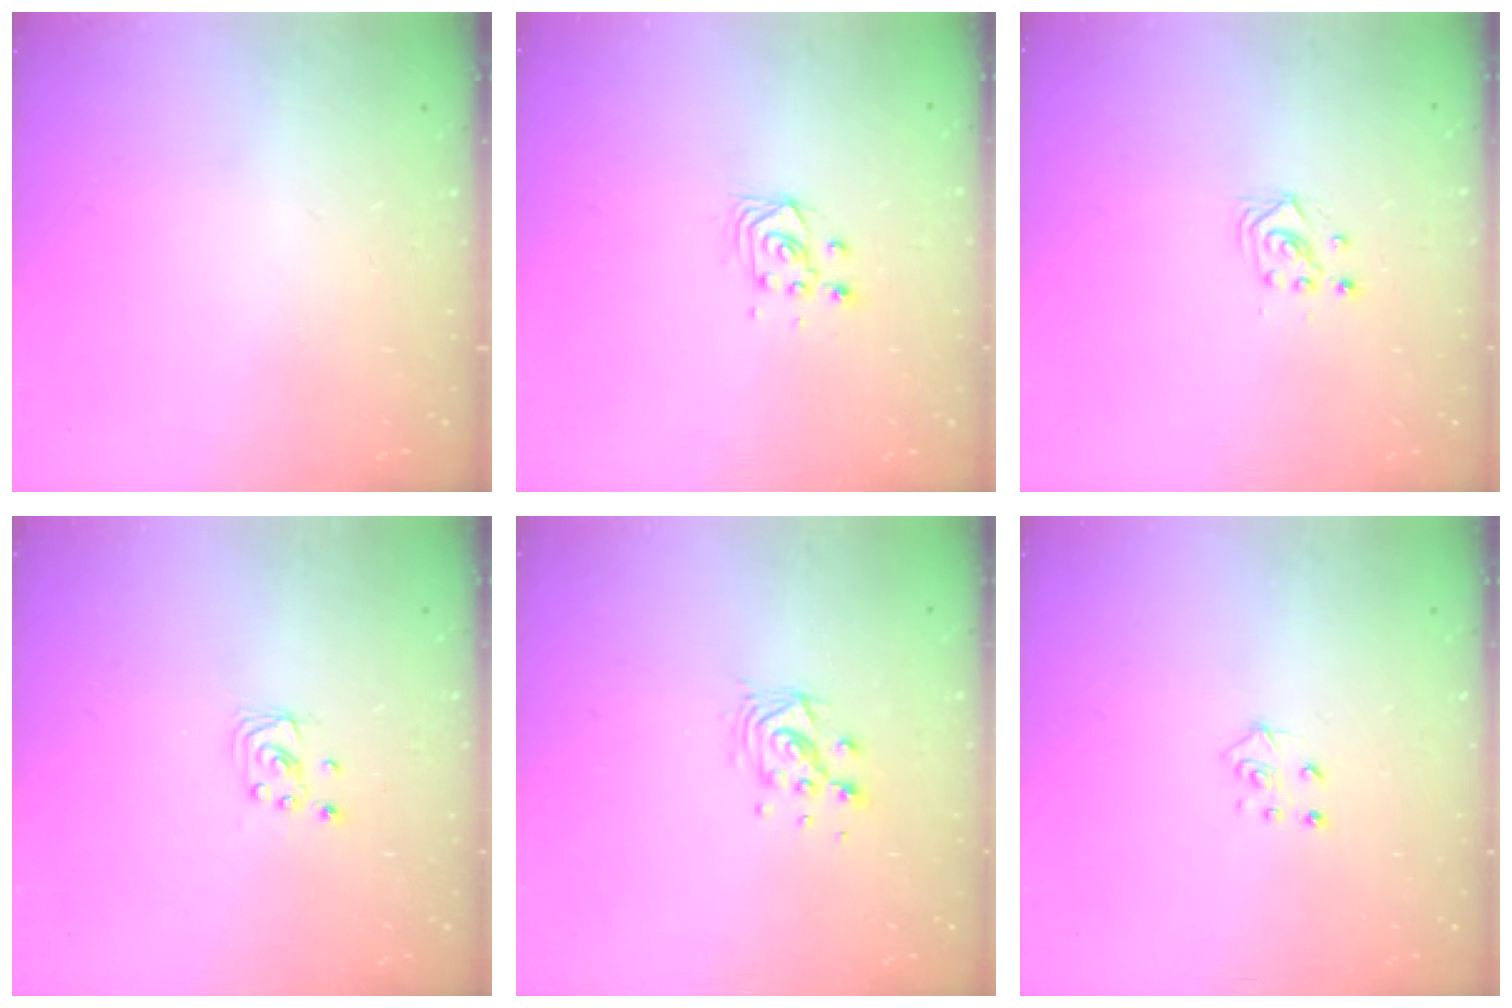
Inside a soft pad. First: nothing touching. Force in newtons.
{"total": 4.3, "press": 4.3, "slide": 0.6}
{"total": 3.0, "press": 3.0, "slide": 0.4}
{"total": 2.2, "press": 2.2, "slide": 0.2}
{"total": 7.0, "press": 7.0, "slide": 0.2}
{"total": 4.6, "press": 4.6, "slide": 0.4}